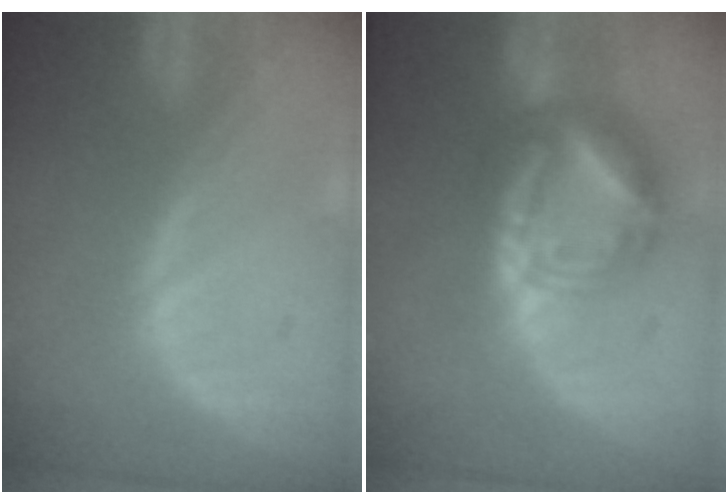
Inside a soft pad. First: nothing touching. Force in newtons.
{"total": 9.1, "press": 9.1, "slide": 0.9}